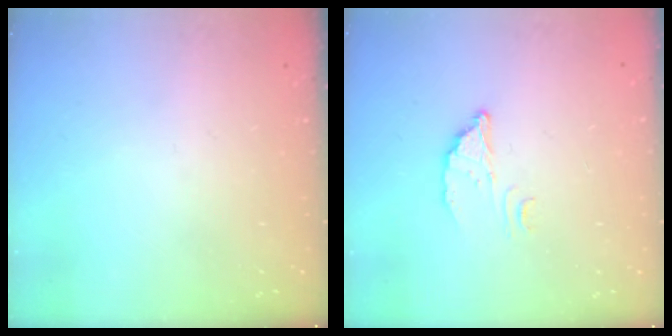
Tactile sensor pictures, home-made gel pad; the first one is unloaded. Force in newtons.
{"total": 2.8, "press": 2.8, "slide": 0.2}